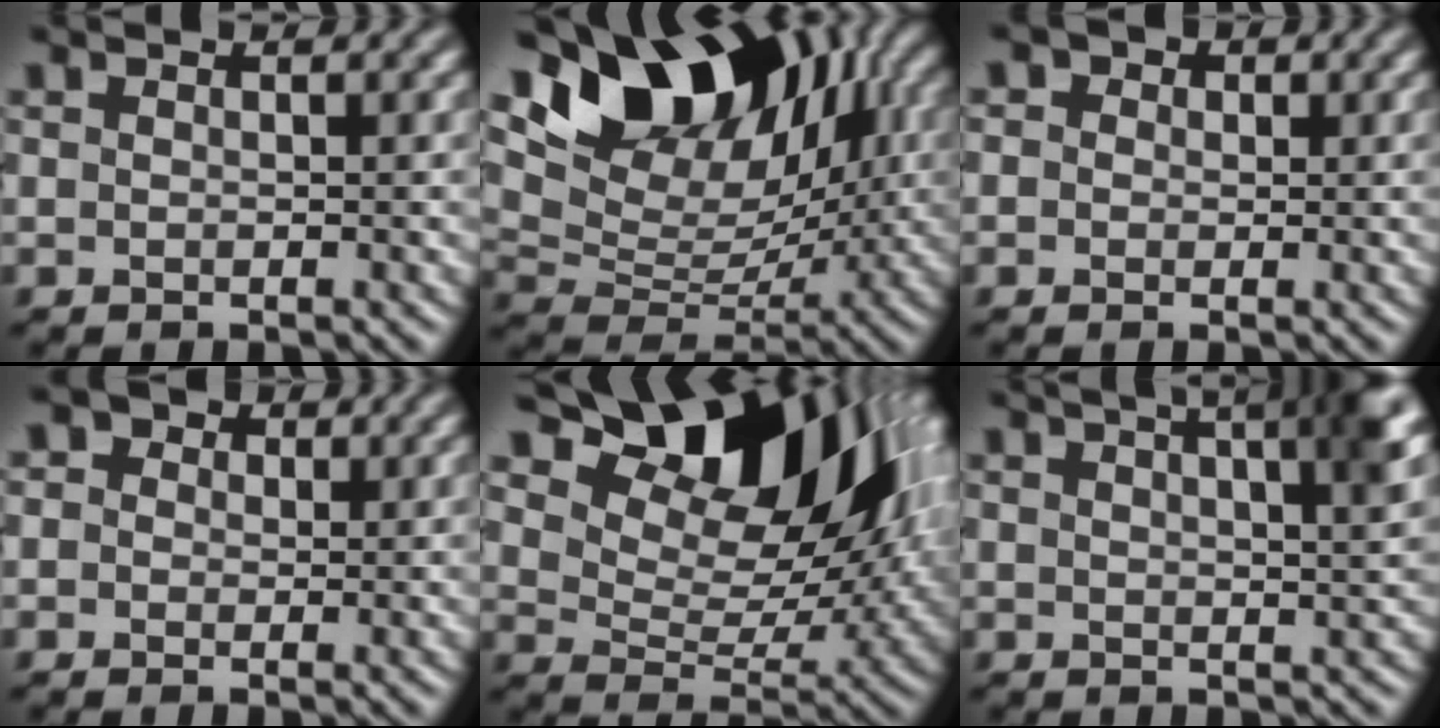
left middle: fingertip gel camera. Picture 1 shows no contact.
{"total": 13.3, "force": [6.2, 7.8, 8.8], "torque": [-0.139, 0.023, 0.104]}
{"total": 3.6, "force": [1.6, 2.9, 1.4], "torque": [0.005, 0.026, -0.017]}
{"total": 4.2, "force": [1.6, 3.5, 1.6], "torque": [-0.001, 0.029, -0.016]}
{"total": 13.5, "force": [6.7, 7.8, 8.8], "torque": [-0.129, 0.012, 0.115]}
{"total": 7.5, "force": [3.5, 2.9, 6.0], "torque": [-0.048, 0.044, 0.032]}